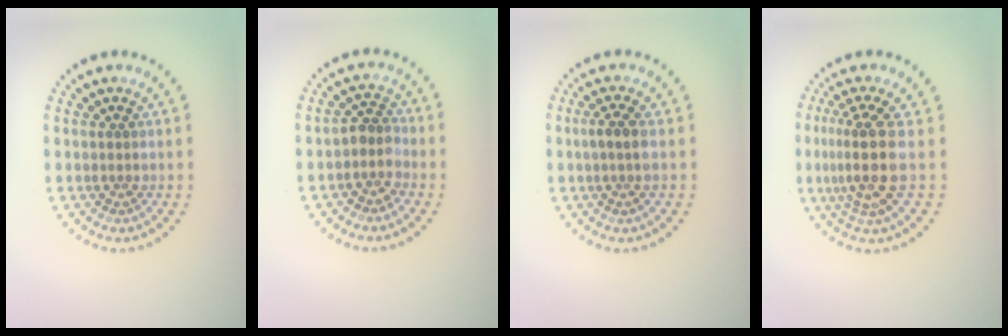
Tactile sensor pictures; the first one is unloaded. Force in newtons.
{"total": 2.2, "press": 1.8, "slide": 1.2}
{"total": 2.0, "press": 1.8, "slide": 0.9}
{"total": 4.2, "press": 3.4, "slide": 2.5}